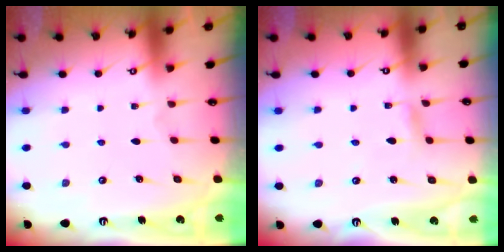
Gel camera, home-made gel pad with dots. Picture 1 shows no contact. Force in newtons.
{"total": 2.2, "press": 2.2, "slide": 0.2}